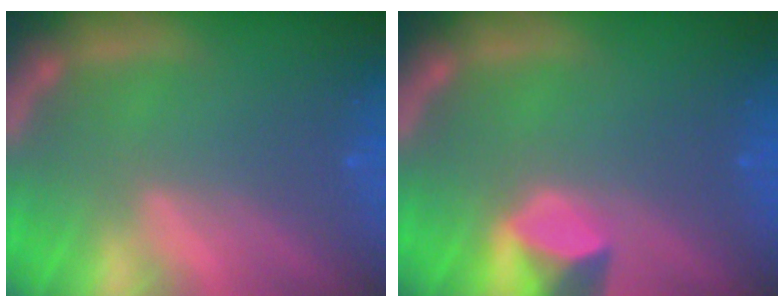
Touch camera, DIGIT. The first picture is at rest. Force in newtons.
{"total": 3.0}